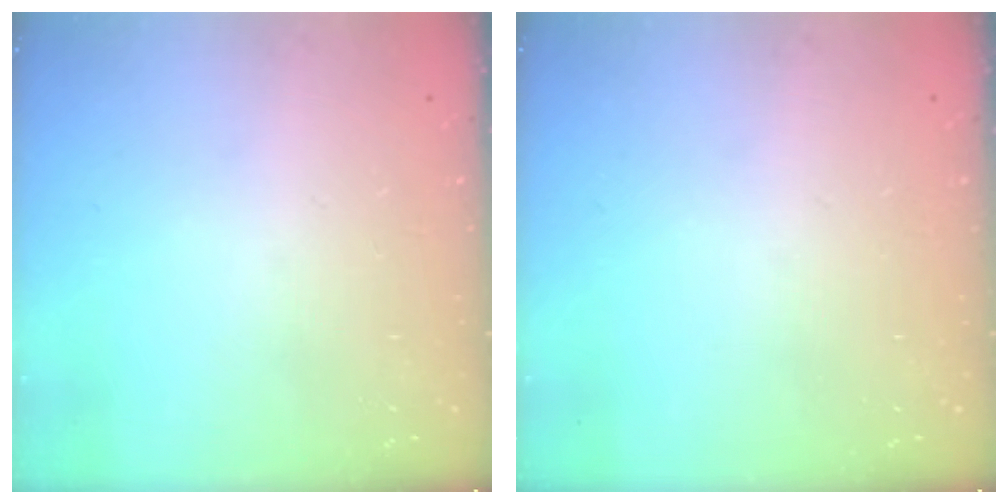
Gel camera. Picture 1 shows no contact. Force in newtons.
{"total": 0.0}